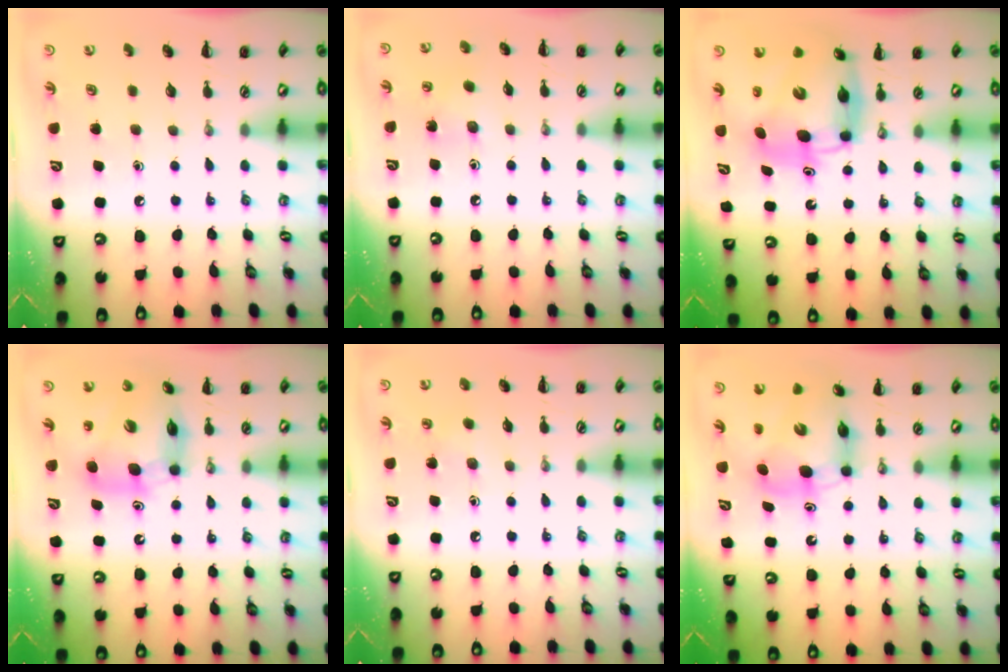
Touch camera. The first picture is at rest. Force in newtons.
{"total": 4.3, "press": 4.2, "slide": 1.1}
{"total": 10.6, "press": 10.2, "slide": 3.0}
{"total": 11.3, "press": 10.8, "slide": 3.1}
{"total": 5.3, "press": 5.1, "slide": 1.4}
{"total": 7.7, "press": 7.4, "slide": 2.4}